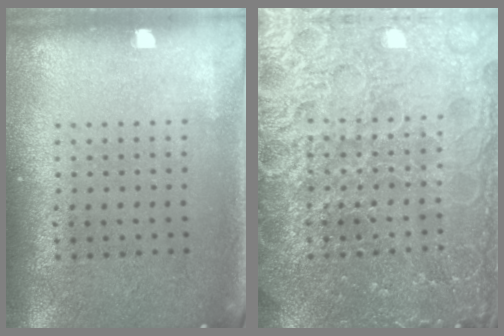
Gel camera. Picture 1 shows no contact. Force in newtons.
{"total": 6.5, "press": 6.5, "slide": 0.7}